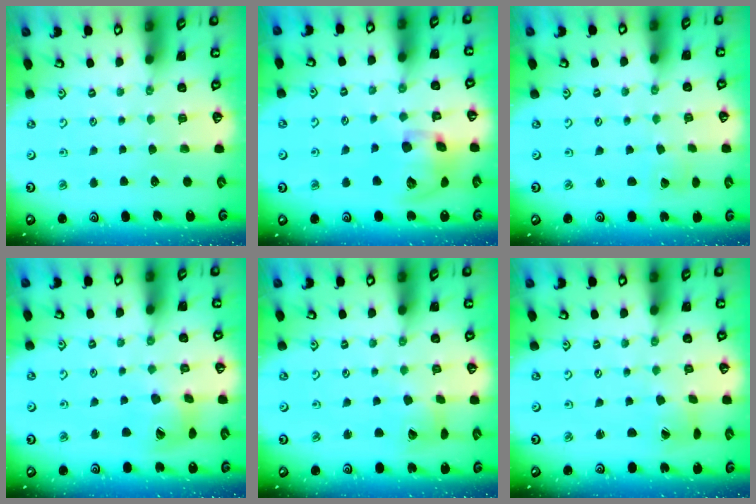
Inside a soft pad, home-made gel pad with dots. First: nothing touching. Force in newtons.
{"total": 14.4, "press": 14.2, "slide": 2.2}
{"total": 2.0, "press": 2.0, "slide": 0.2}
{"total": 12.9, "press": 12.8, "slide": 1.6}
{"total": 6.3, "press": 6.2, "slide": 0.9}
{"total": 2.5, "press": 2.4, "slide": 0.4}